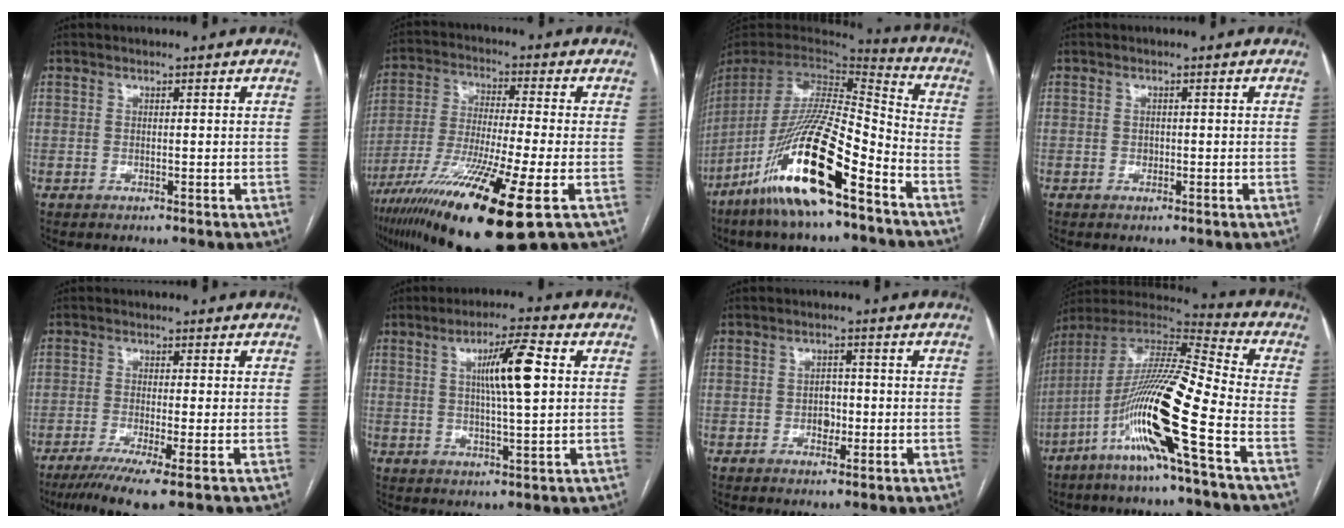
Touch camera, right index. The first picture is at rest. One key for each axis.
{"total": 19.2, "fx": -9.5, "fy": 0.8, "fz": 16.7, "tx": -0.302, "ty": -0.048, "tz": -0.164}
{"total": 21.7, "fx": -12.7, "fy": 2.9, "fz": 17.3, "tx": -0.357, "ty": -0.041, "tz": -0.242}
{"total": 0.8, "fx": -0.1, "fy": 0.7, "fz": 0.4, "tx": -0.005, "ty": 0.002, "tz": -0.001}
{"total": 7.2, "fx": -4.6, "fy": -0.3, "fz": 5.5, "tx": -0.086, "ty": -0.019, "tz": -0.076}
{"total": 8.6, "fx": 1.8, "fy": 0.5, "fz": 8.4, "tx": -0.144, "ty": 0.007, "tz": 0.031}
{"total": 2.7, "fx": -0.6, "fy": 1.9, "fz": 1.8, "tx": -0.022, "ty": 0.006, "tz": -0.007}
{"total": 18.2, "fx": -7.5, "fy": -0.7, "fz": 16.6, "tx": -0.327, "ty": -0.020, "tz": -0.152}